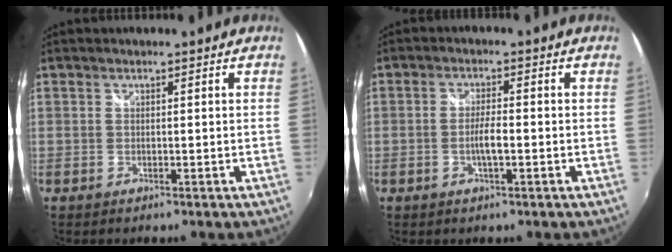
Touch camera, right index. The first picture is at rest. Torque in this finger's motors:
{"motor_torque": [0.57, -0.06, 0.27, 0.07]}